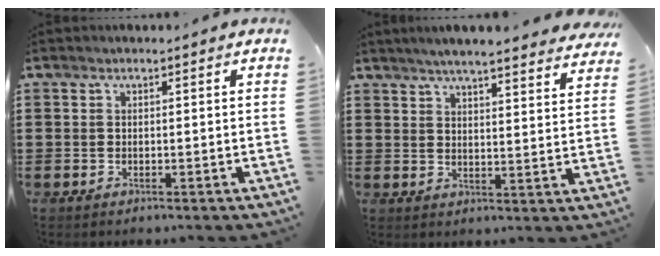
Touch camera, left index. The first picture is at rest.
{"total": 4.5, "force": [4.2, -0.2, 1.5], "torque": [-0.046, -0.020, 0.072]}